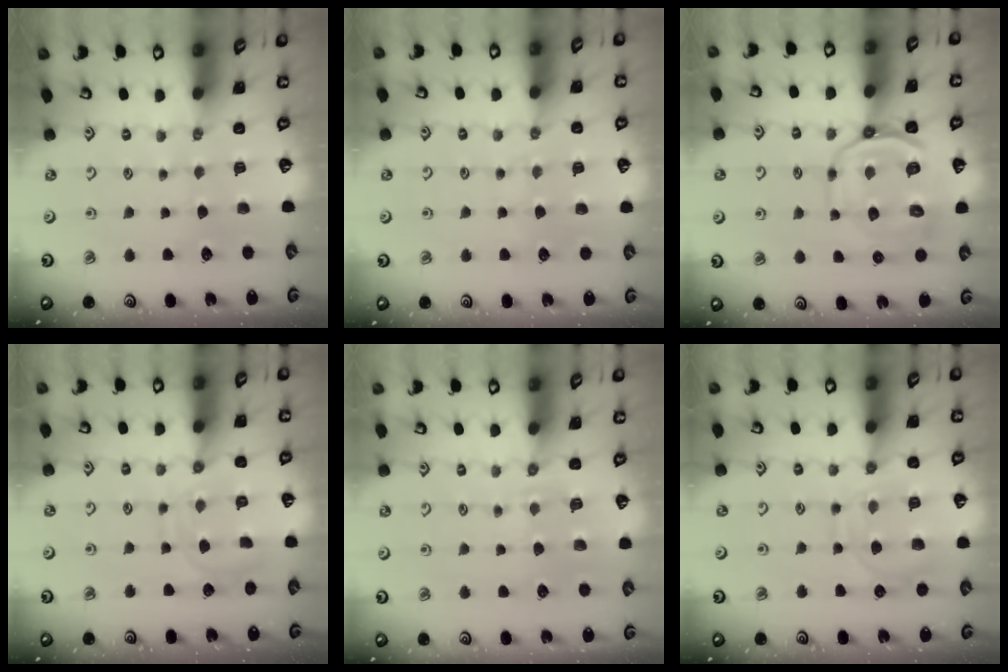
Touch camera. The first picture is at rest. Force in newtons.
{"total": 3.9, "press": 3.8, "slide": 0.7}
{"total": 11.8, "press": 11.7, "slide": 1.8}
{"total": 11.0, "press": 11.0, "slide": 0.8}
{"total": 4.1, "press": 4.0, "slide": 0.9}
{"total": 11.9, "press": 11.9, "slide": 1.2}